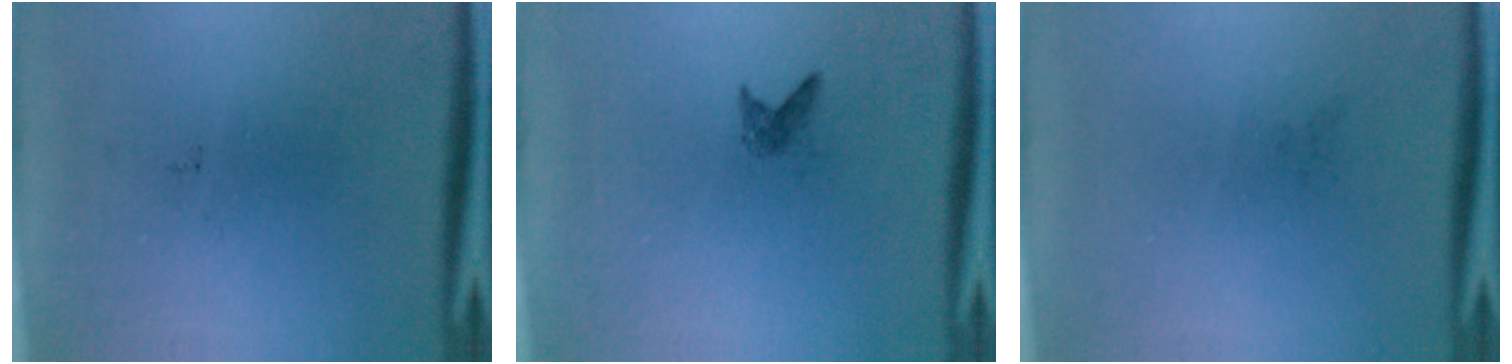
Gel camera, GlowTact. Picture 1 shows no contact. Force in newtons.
{"total": 0.9}
{"total": 0.0}